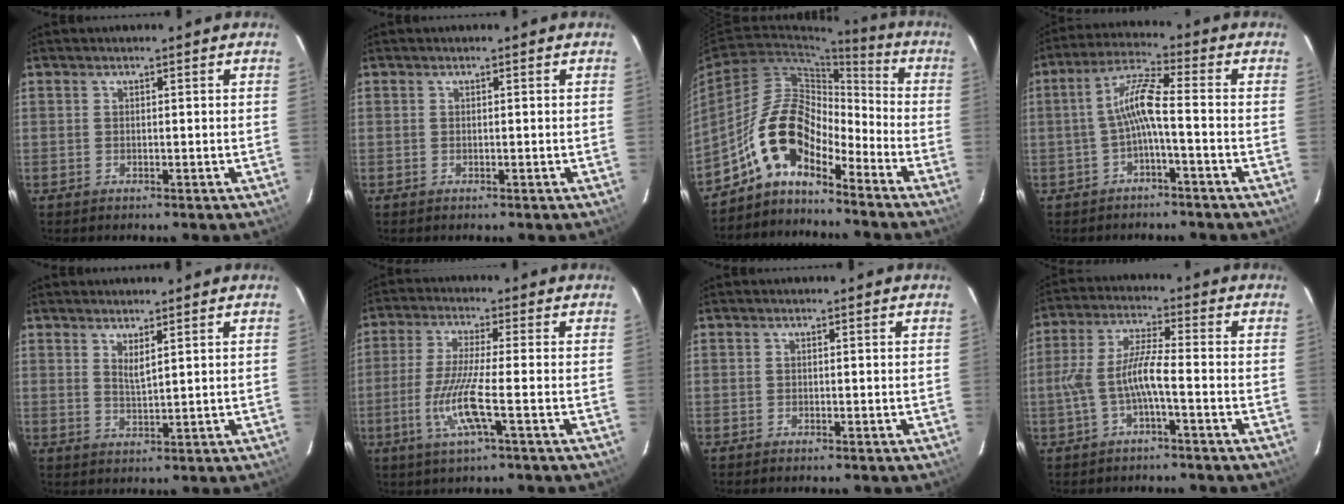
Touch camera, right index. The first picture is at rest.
{"total": 0.0}
{"total": 11.6, "force": [-8.2, 4.6, 6.8], "torque": [-0.128, 0.027, -0.167]}
{"total": 6.4, "force": [-2.0, 0.3, 6.0], "torque": [-0.138, 0.018, -0.036]}
{"total": 2.5, "force": [1.6, 0.3, 1.9], "torque": [-0.034, -0.004, 0.027]}
{"total": 8.6, "force": [-2.7, -0.2, 8.1], "torque": [-0.175, -0.010, -0.051]}
{"total": 0.0}
{"total": 7.1, "force": [-2.4, 0.8, 6.6], "torque": [-0.149, 0.009, -0.041]}